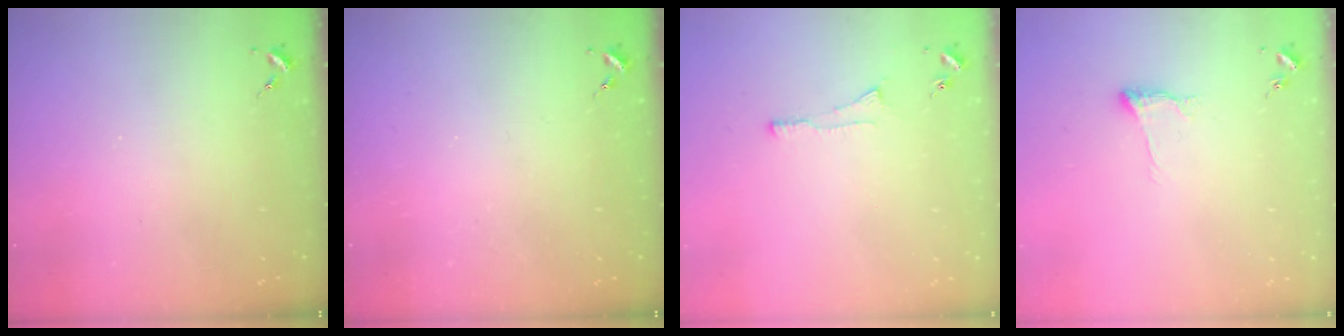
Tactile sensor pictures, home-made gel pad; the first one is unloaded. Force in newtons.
{"total": 0.0}
{"total": 5.2, "press": 5.2, "slide": 0.5}
{"total": 7.7, "press": 7.6, "slide": 0.9}